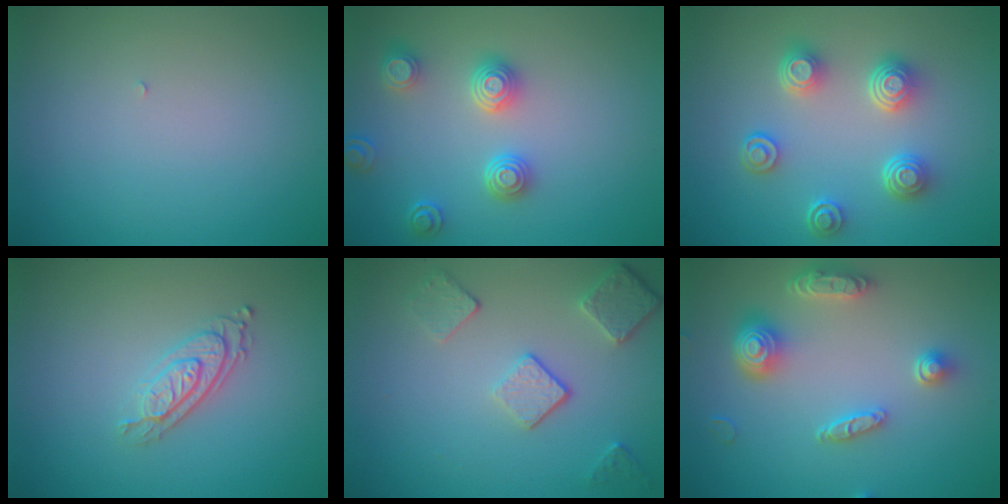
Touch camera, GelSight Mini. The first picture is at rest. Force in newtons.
{"total": 3.8, "press": 3.4, "slide": 1.6}
{"total": 4.4, "press": 3.4, "slide": 2.7}
{"total": 2.8, "press": 2.2, "slide": 1.7}
{"total": 3.7, "press": 3.0, "slide": 2.3}
{"total": 4.7, "press": 3.9, "slide": 2.8}